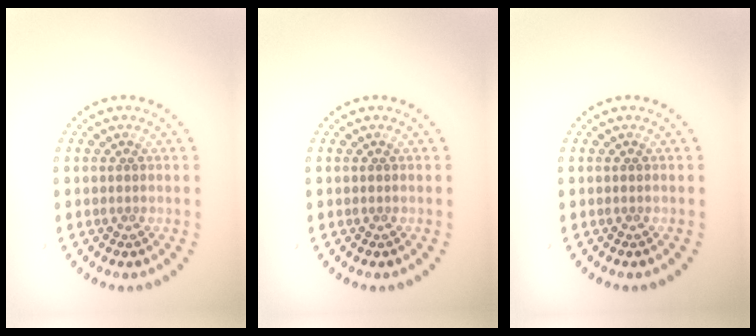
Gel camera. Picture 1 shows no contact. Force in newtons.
{"total": 0.0}
{"total": 0.0}